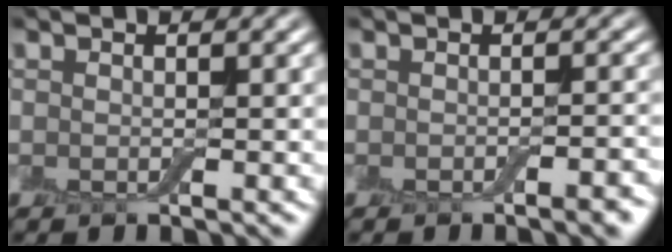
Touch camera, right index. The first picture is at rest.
{"total": 2.0, "force": [-1.1, 0.5, 1.6], "torque": [-0.016, 0.002, -0.016]}